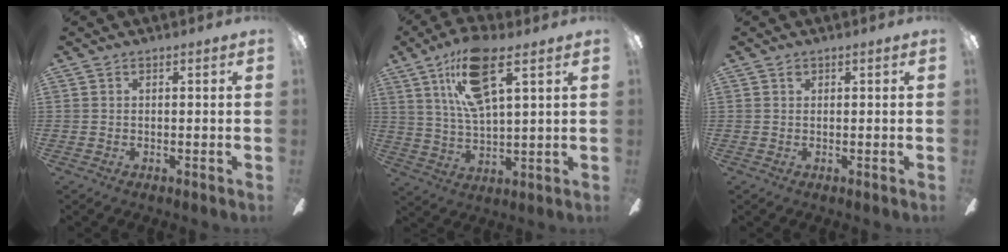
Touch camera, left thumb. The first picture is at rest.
{"total": 14.7, "force": [8.1, 4.9, 11.3], "torque": [-0.212, -0.011, 0.138]}
{"total": 0.7, "force": [0.4, 0.5, 0.3], "torque": [-0.007, 0.002, 0.008]}